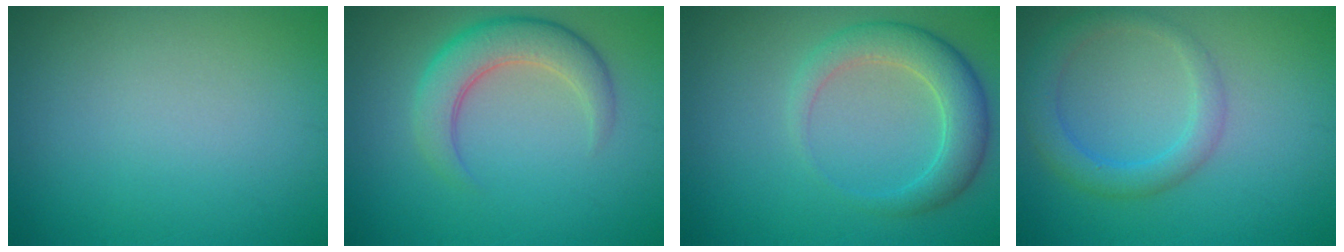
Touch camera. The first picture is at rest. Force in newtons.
{"total": 4.4, "press": 4.4, "slide": 0.4}
{"total": 4.2, "press": 4.2, "slide": 0.2}
{"total": 3.1, "press": 3.1, "slide": 0.2}